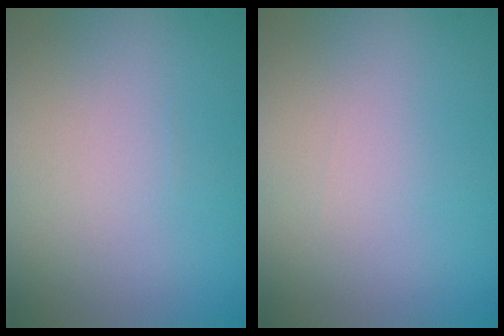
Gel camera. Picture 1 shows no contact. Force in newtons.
{"total": 0.0}